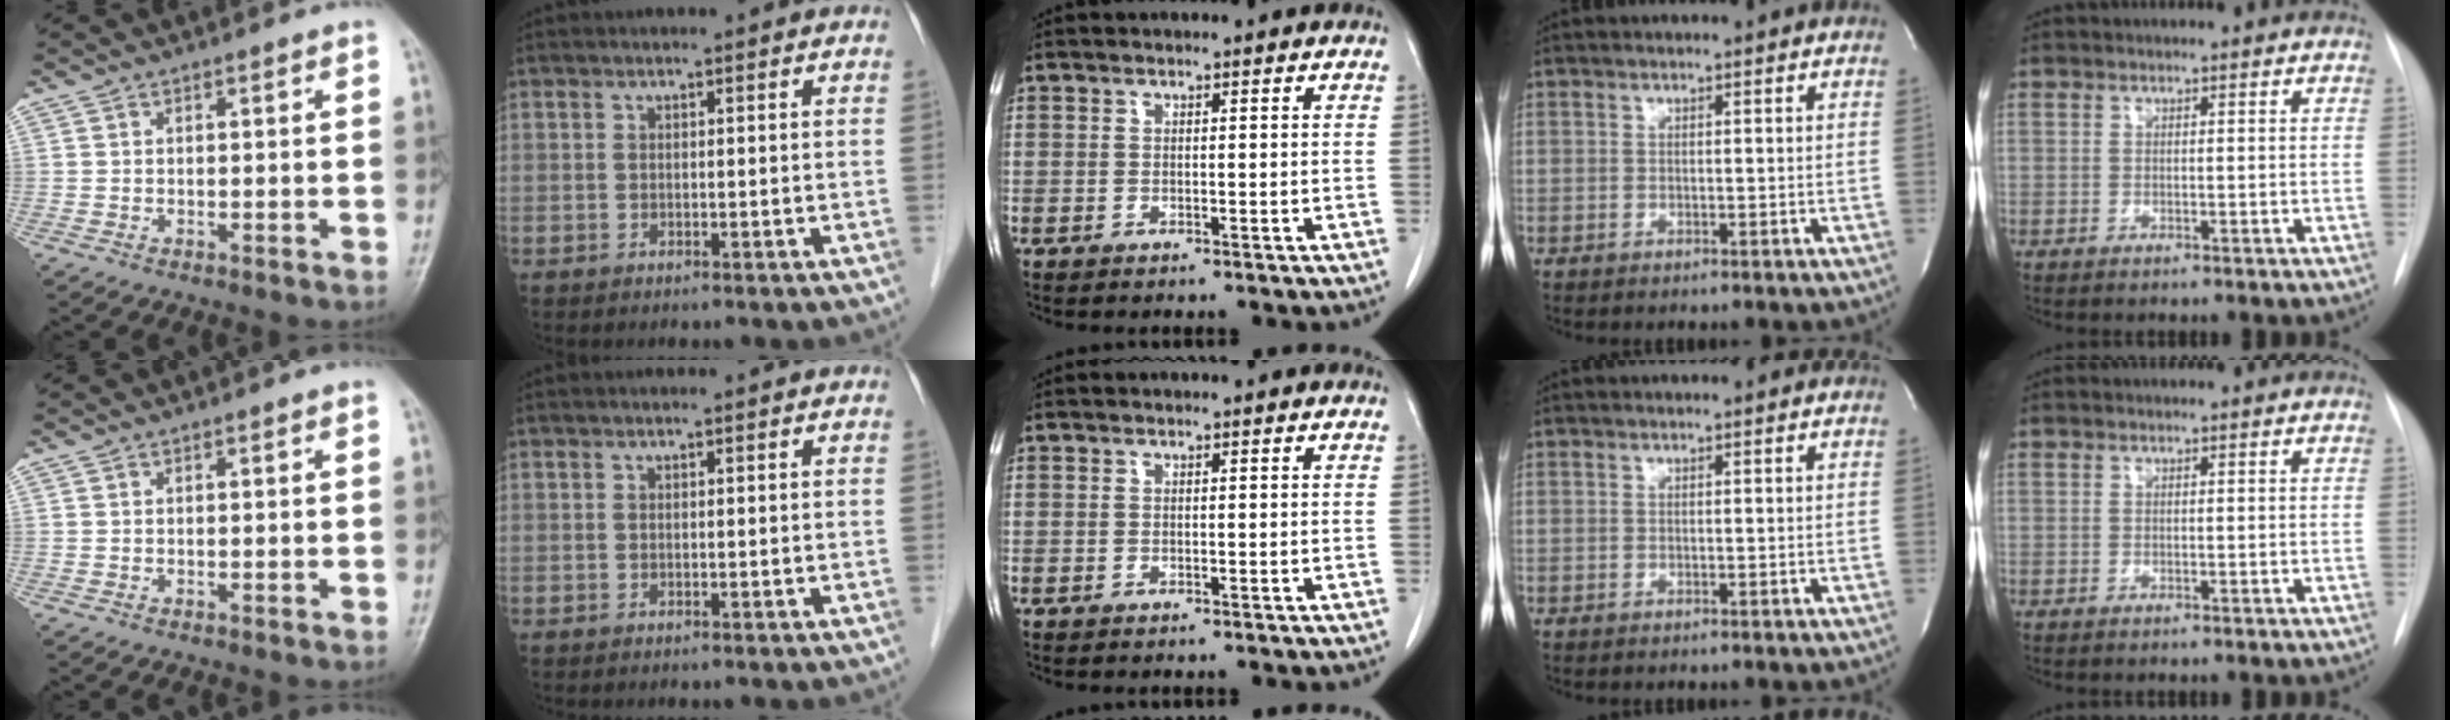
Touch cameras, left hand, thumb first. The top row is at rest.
{}